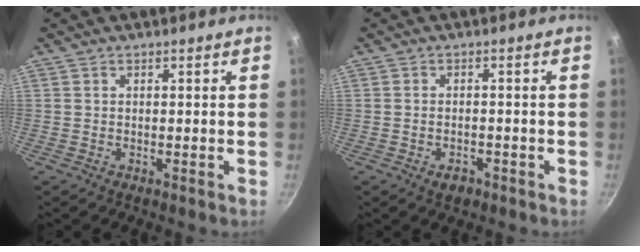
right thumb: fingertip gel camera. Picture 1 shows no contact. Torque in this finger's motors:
{"motor_torque": [-0.46, 0.05, -0.13, 0.04, 0.01]}